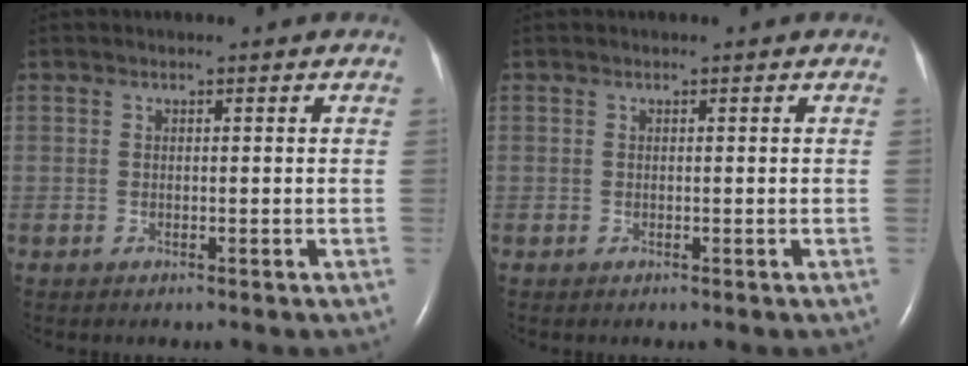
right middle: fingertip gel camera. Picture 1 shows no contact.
{"total": 0.0}